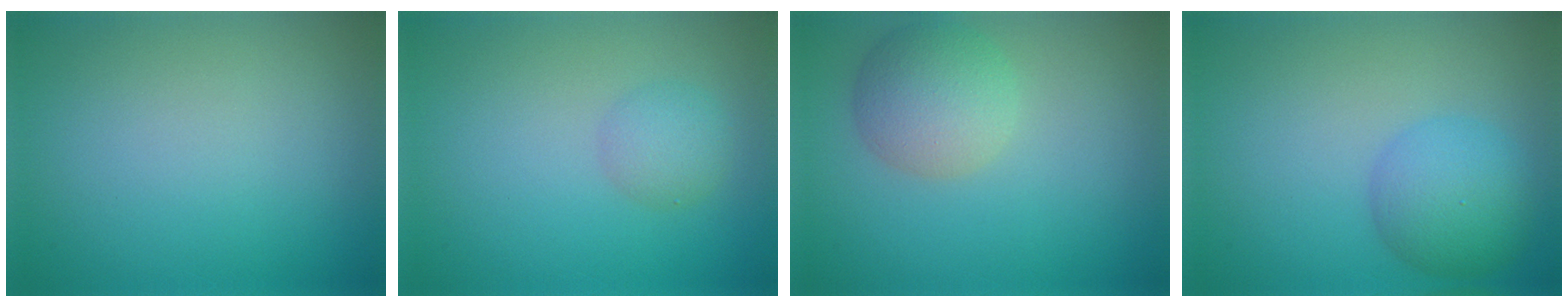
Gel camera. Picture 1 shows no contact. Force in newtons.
{"total": 2.0, "press": 2.0, "slide": 0.0}
{"total": 4.4, "press": 4.4, "slide": 0.4}
{"total": 4.4, "press": 4.4, "slide": 0.2}